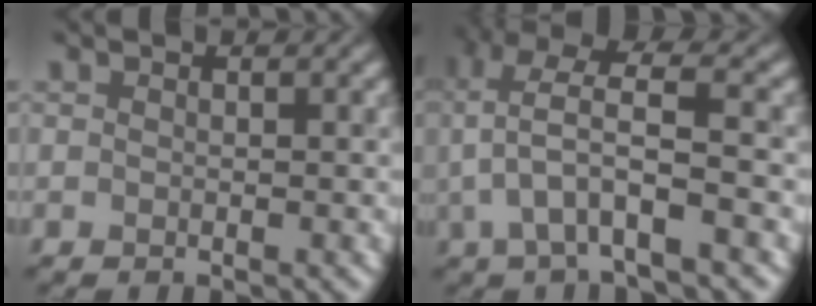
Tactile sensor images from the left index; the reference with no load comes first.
{"total": 6.4, "force": [-0.6, 1.8, 6.1], "torque": [-0.117, 0.019, -0.014]}